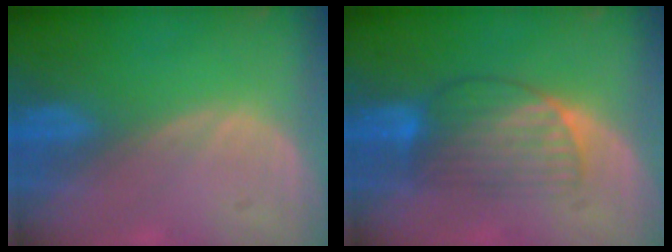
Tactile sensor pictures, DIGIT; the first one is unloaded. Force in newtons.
{"total": 6.7, "press": 6.3, "slide": 2.3}